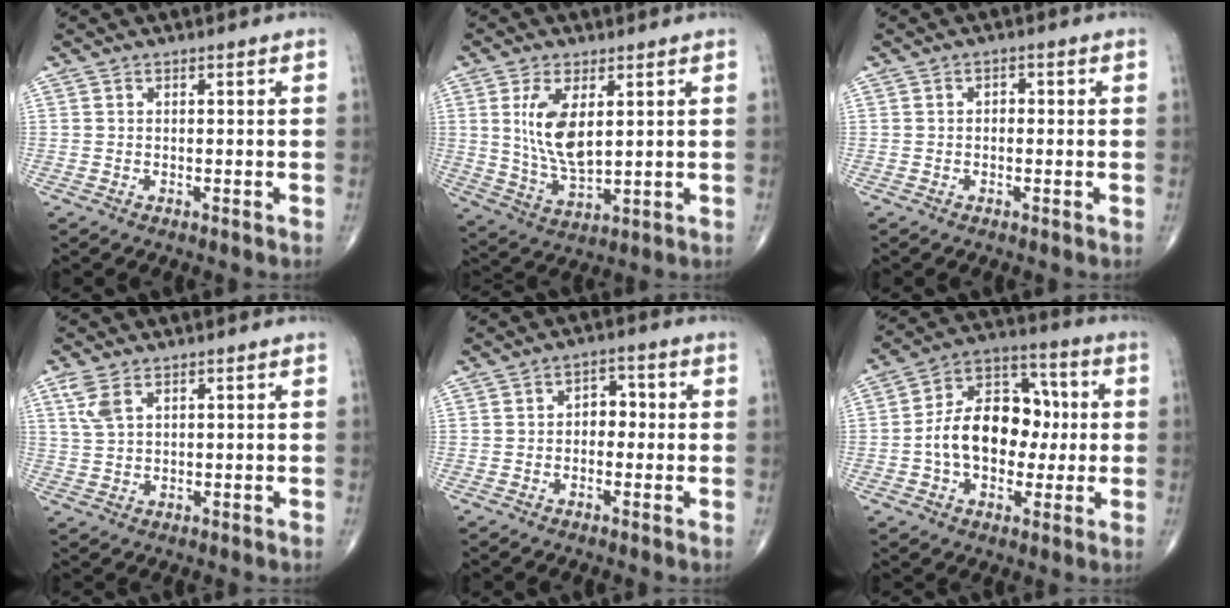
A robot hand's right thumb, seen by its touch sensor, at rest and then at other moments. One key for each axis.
{"total": 10.6, "fx": 2.7, "fy": 4.9, "fz": 9.0, "tx": -0.171, "ty": -0.022, "tz": 0.062}
{"total": 1.4, "fx": 0.1, "fy": 0.9, "fz": 1.0, "tx": -0.011, "ty": 0.005, "tz": -0.003}
{"total": 4.3, "fx": 2.3, "fy": 2.0, "fz": 3.0, "tx": -0.067, "ty": 0.003, "tz": 0.056}
{"total": 3.9, "fx": -0.1, "fy": 2.7, "fz": 2.8, "tx": -0.020, "ty": 0.017, "tz": -0.009}
{"total": 16.4, "fx": -0.6, "fy": 11.2, "fz": 11.9, "tx": -0.160, "ty": 0.039, "tz": -0.014}